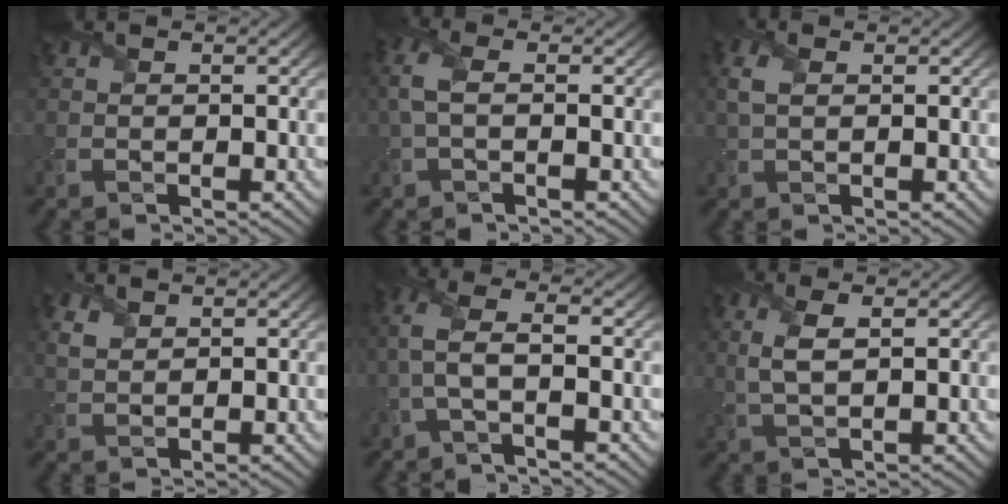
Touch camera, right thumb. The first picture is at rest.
{"total": 3.8, "force": [0.0, 1.8, 3.4], "torque": [-0.093, 0.012, -0.003]}
{"total": 2.7, "force": [0.7, 1.6, 2.2], "torque": [-0.061, 0.009, 0.011]}
{"total": 2.3, "force": [1.4, 1.3, 1.3], "torque": [-0.039, 0.003, 0.030]}
{"total": 4.4, "force": [-0.9, 1.3, 4.1], "torque": [-0.104, 0.016, -0.025]}
{"total": 3.8, "force": [0.8, 1.4, 3.5], "torque": [-0.088, 0.002, 0.021]}